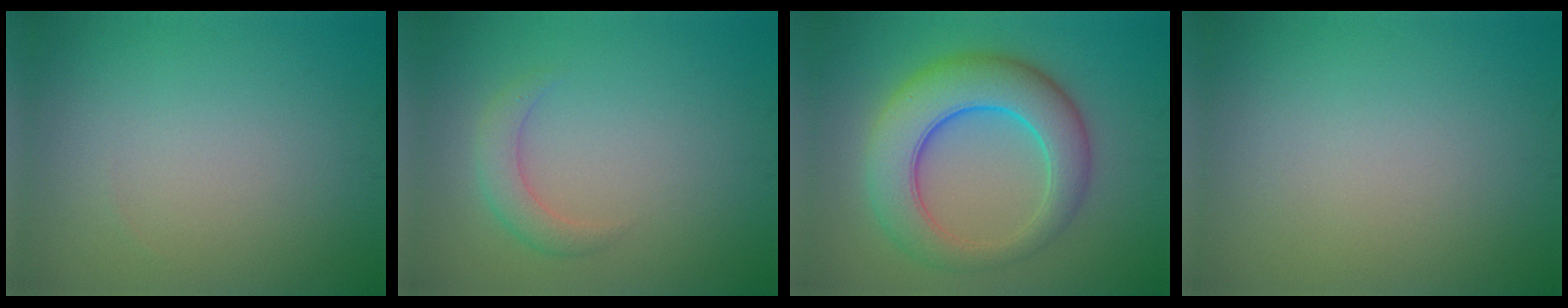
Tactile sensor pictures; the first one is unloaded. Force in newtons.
{"total": 2.3, "press": 2.3, "slide": 0.1}
{"total": 8.5, "press": 8.5, "slide": 0.2}
{"total": 0.0}